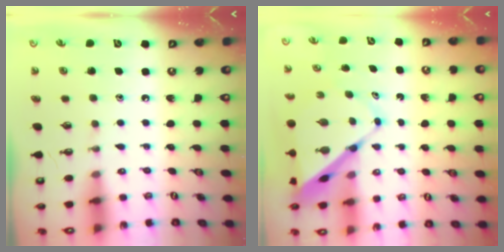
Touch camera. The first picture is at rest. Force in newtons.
{"total": 9.2, "press": 9.2, "slide": 0.9}